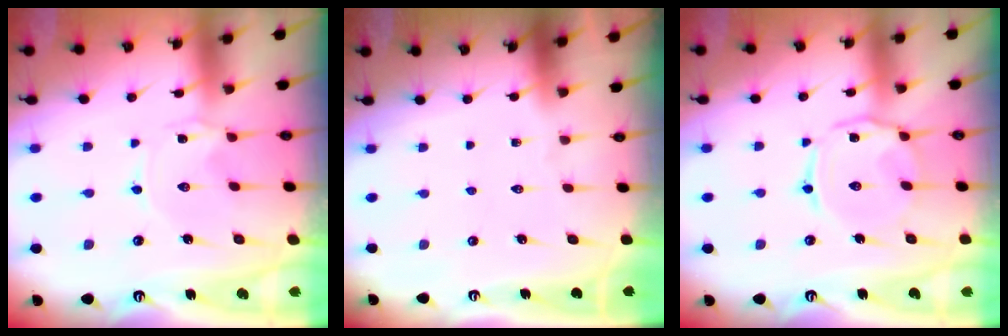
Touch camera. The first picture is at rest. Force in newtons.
{"total": 0.0}
{"total": 5.9, "press": 5.9, "slide": 0.4}